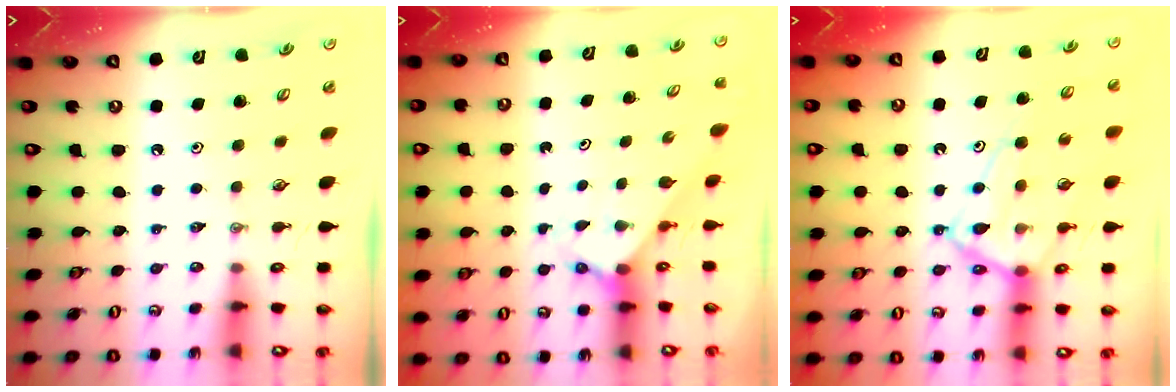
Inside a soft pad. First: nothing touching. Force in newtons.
{"total": 2.3, "press": 2.2, "slide": 0.2}
{"total": 16.2, "press": 16.1, "slide": 1.3}